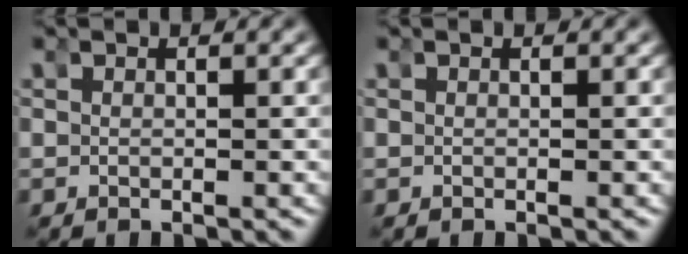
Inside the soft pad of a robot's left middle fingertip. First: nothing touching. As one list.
[{"total": 0.0}]